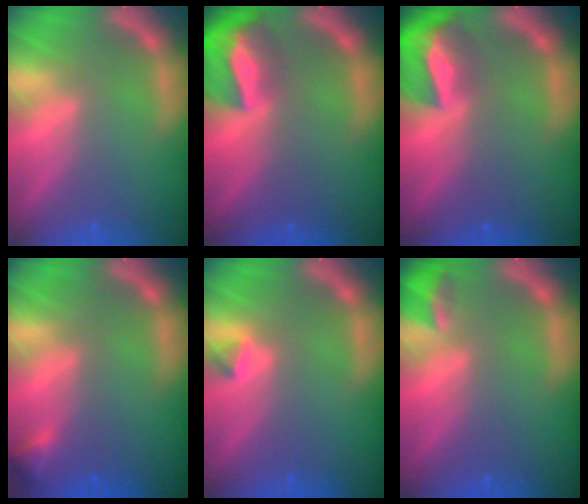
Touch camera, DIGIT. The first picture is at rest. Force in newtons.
{"total": 9.0}
{"total": 8.5}
{"total": 1.4}
{"total": 0.9}
{"total": 2.4}